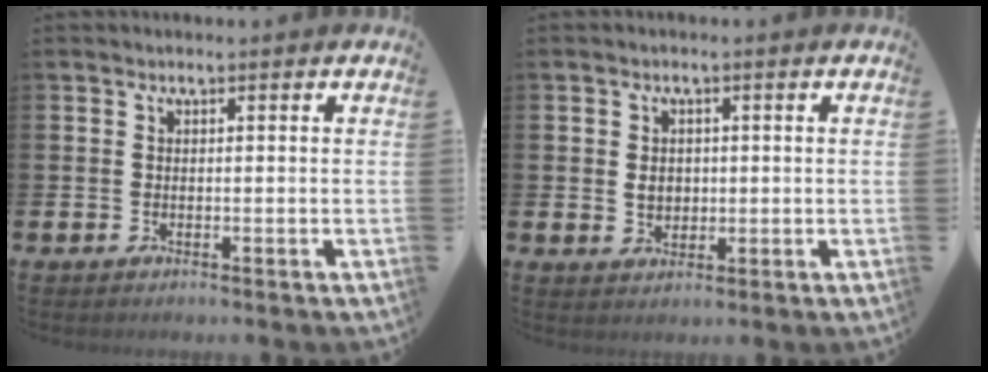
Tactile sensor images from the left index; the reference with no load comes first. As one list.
[{"total": 2.5, "force": [0.4, 2.1, 1.4], "torque": [-0.012, 0.003, 0.001]}]